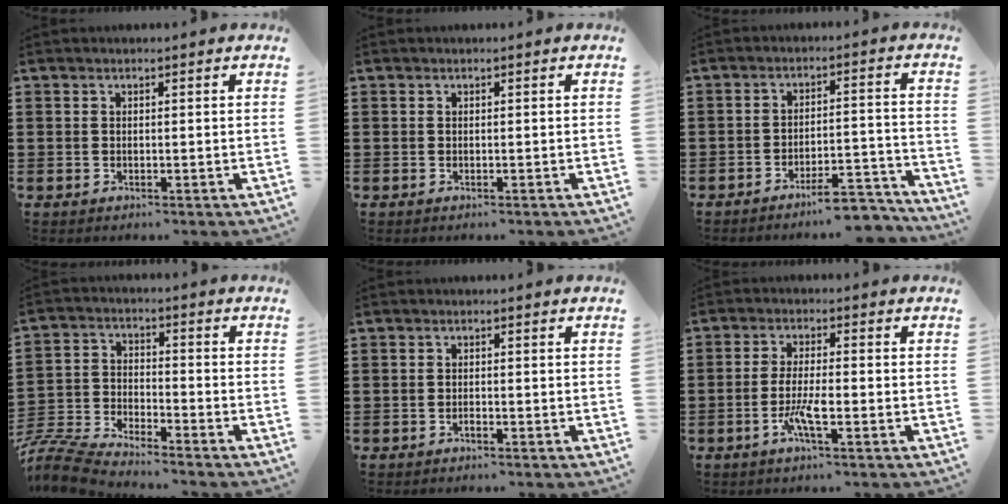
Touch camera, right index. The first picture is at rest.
{"total": 0.0}
{"total": 6.4, "force": [-5.8, 0.6, 2.6], "torque": [-0.039, 0.004, -0.108]}
{"total": 7.2, "force": [-7.1, 0.4, 1.2], "torque": [-0.046, -0.004, -0.146]}
{"total": 0.6, "force": [-0.6, 0.1, 0.2], "torque": [-0.007, -0.002, -0.010]}
{"total": 4.7, "force": [-2.0, 0.6, 4.2], "torque": [-0.098, -0.011, -0.043]}